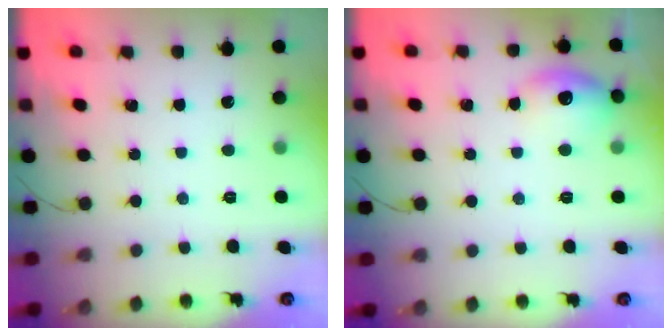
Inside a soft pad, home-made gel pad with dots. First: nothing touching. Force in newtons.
{"total": 9.2, "press": 9.2, "slide": 1.3}